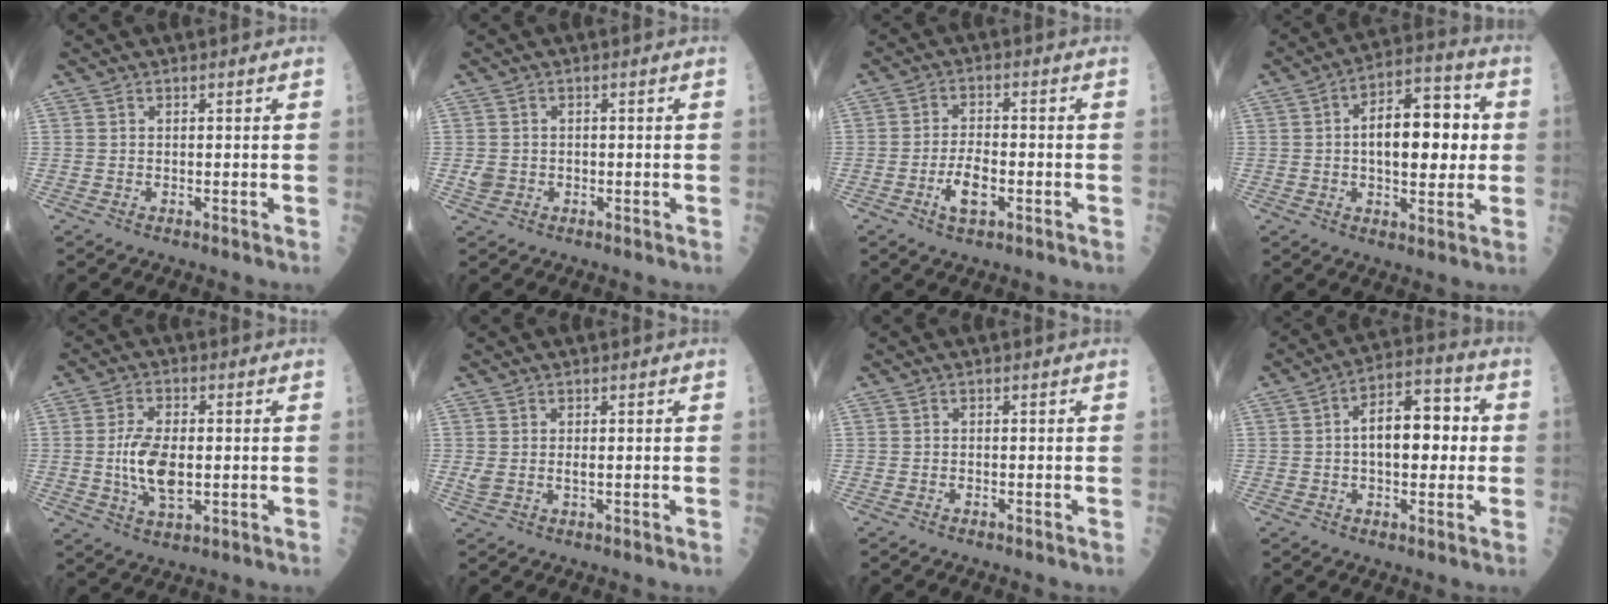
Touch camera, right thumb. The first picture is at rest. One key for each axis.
{"total": 2.1, "fx": -0.4, "fy": 1.8, "fz": 0.9, "tx": -0.011, "ty": 0.005, "tz": -0.005}
{"total": 5.7, "fx": -2.0, "fy": 2.4, "fz": 4.8, "tx": -0.085, "ty": 0.011, "tz": -0.034}
{"total": 15.5, "fx": 1.1, "fy": 7.8, "fz": 13.4, "tx": -0.168, "ty": 0.021, "tz": 0.010}
{"total": 9.6, "fx": -0.5, "fy": 4.7, "fz": 8.3, "tx": -0.154, "ty": -0.004, "tz": -0.008}
{"total": 2.3, "fx": 0.2, "fy": 1.1, "fz": 2.1, "tx": -0.047, "ty": 0.003, "tz": 0.009}
{"total": 0.0}
{"total": 12.5, "fx": 0.5, "fy": 6.7, "fz": 10.6, "tx": -0.133, "ty": 0.030, "tz": 0.000}